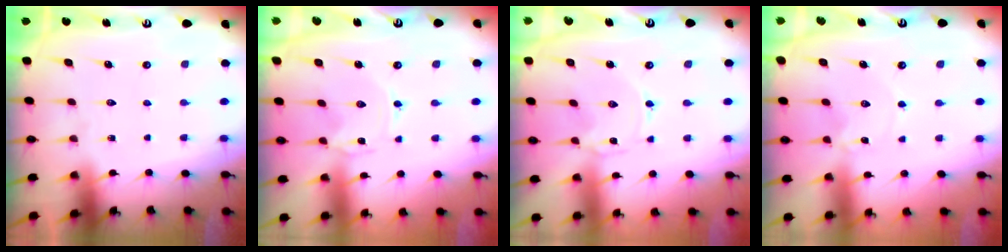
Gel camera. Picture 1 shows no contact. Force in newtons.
{"total": 0.0}
{"total": 0.0}
{"total": 1.3, "press": 1.3, "slide": 0.2}